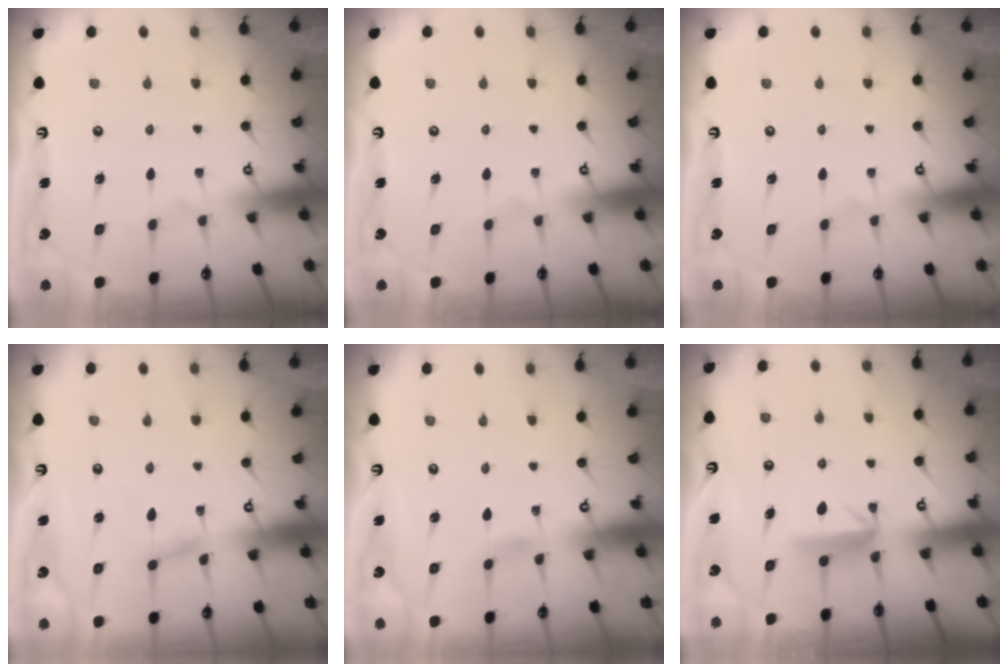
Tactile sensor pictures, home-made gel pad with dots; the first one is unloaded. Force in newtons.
{"total": 0.0}
{"total": 0.0}
{"total": 2.4, "press": 2.4, "slide": 0.2}
{"total": 1.2, "press": 1.2, "slide": 0.1}
{"total": 7.5, "press": 7.5, "slide": 0.4}